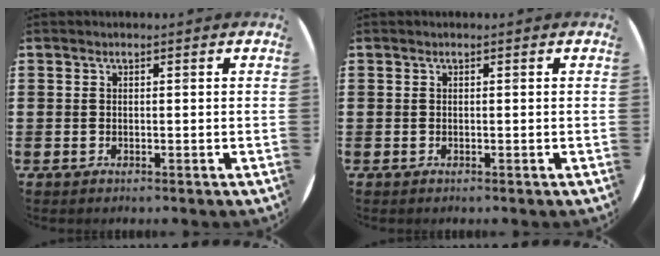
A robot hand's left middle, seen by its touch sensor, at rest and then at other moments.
{"total": 0.0}